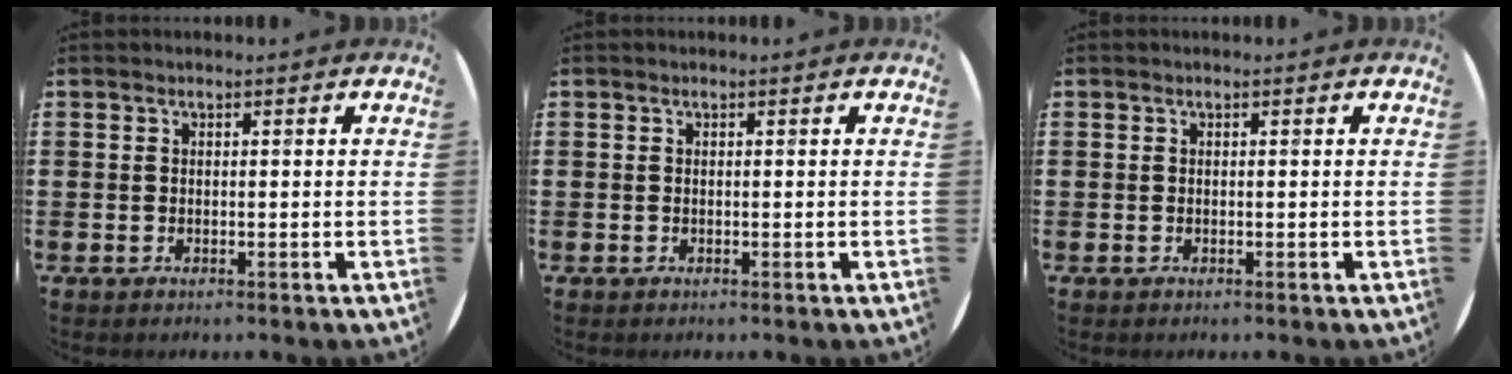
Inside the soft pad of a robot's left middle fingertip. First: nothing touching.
{"total": 0.0}
{"total": 0.0}